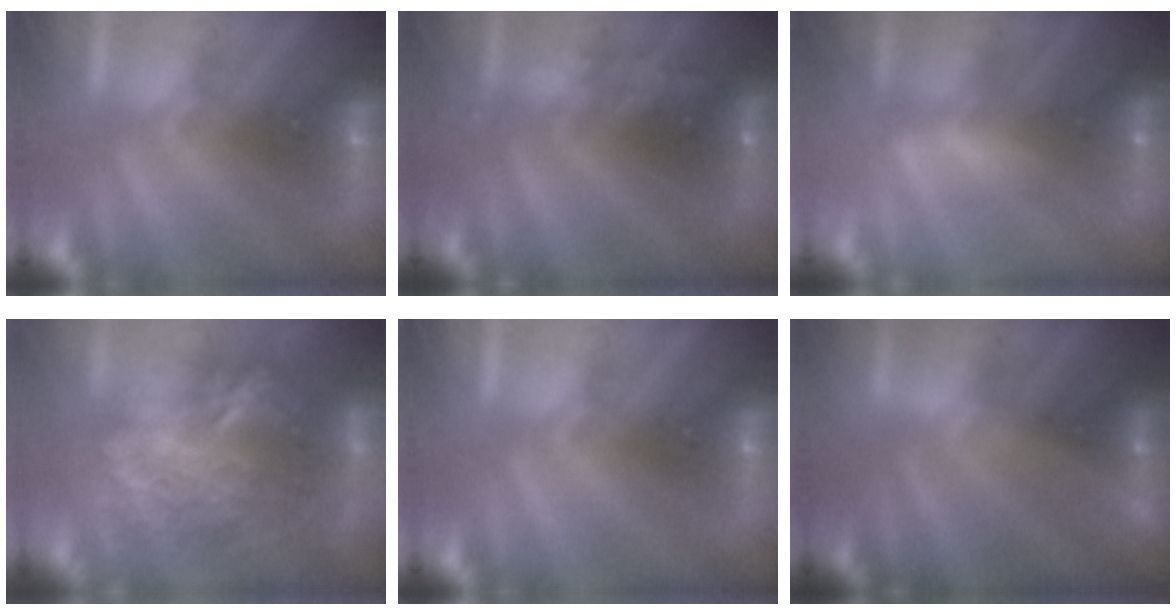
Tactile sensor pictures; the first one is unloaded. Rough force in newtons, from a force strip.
{"total": 2.5}
{"total": 2.7}
{"total": 7.7}
{"total": 0.0}
{"total": 3.4}